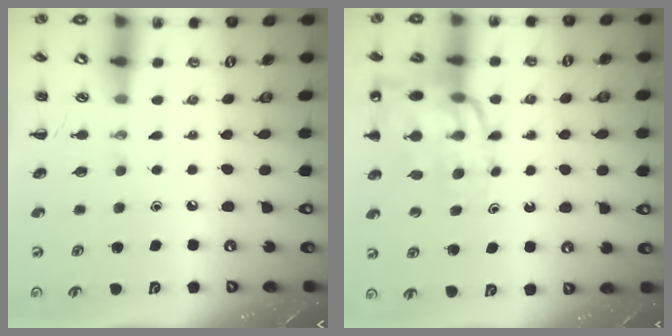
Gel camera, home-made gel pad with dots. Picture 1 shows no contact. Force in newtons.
{"total": 16.4, "press": 16.0, "slide": 3.3}